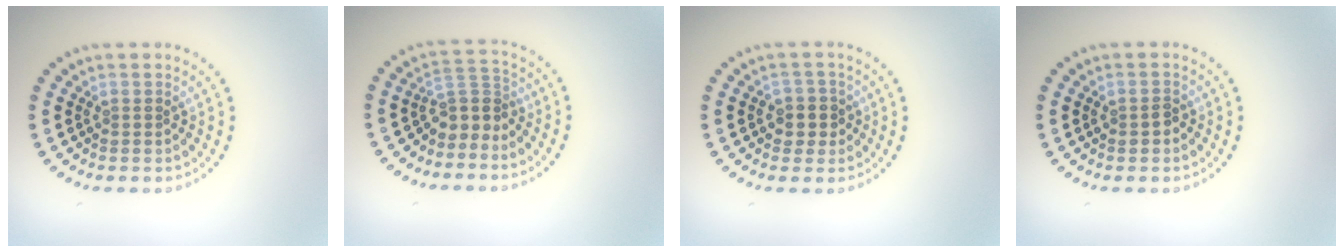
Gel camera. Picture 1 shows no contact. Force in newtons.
{"total": 2.9, "press": 1.9, "slide": 2.1}
{"total": 2.3, "press": 2.1, "slide": 1.0}
{"total": 1.2, "press": 1.2, "slide": 0.2}